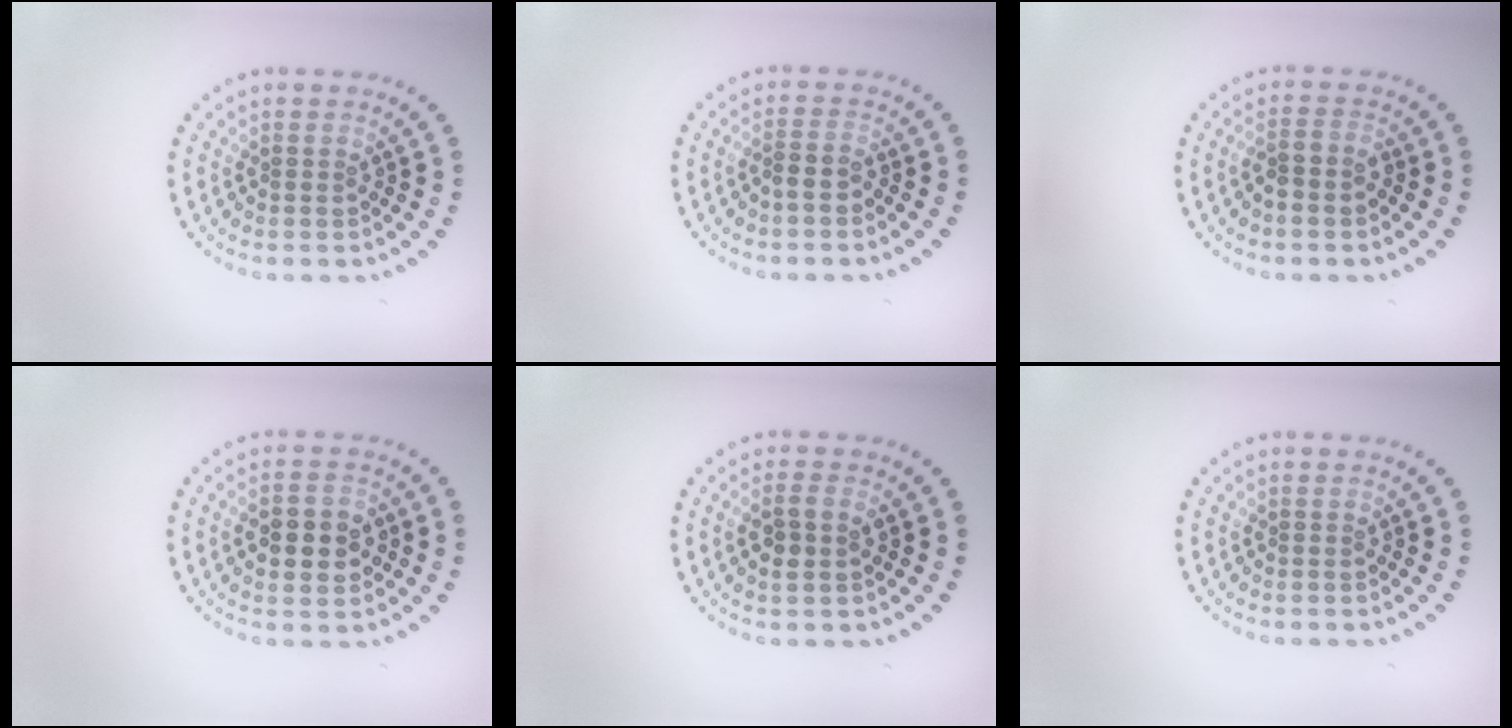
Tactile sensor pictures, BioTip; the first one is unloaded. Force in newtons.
{"total": 1.2, "press": 0.9, "slide": 0.7}
{"total": 2.0, "press": 1.7, "slide": 0.9}
{"total": 4.6, "press": 4.6, "slide": 0.1}
{"total": 1.9, "press": 1.9, "slide": 0.5}
{"total": 0.0}